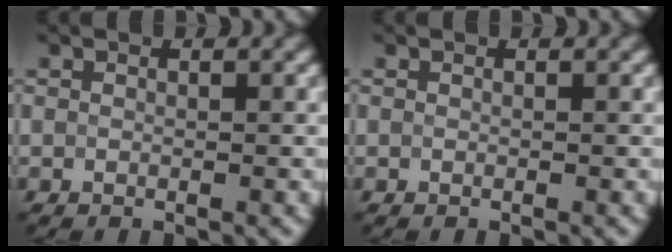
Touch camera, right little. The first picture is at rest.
{"total": 0.0}